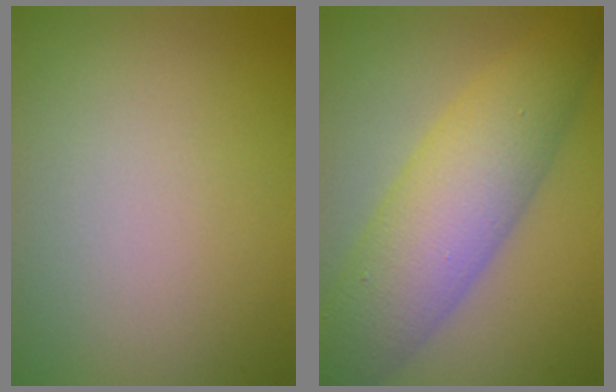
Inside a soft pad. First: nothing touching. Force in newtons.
{"total": 8.6, "press": 8.6, "slide": 0.2}